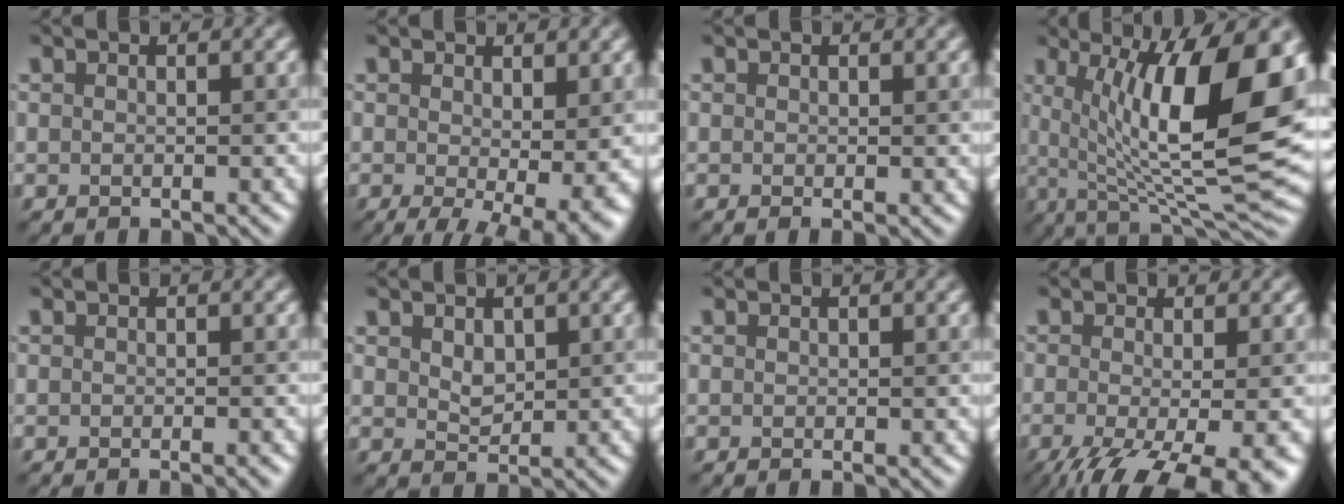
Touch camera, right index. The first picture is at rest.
{"total": 6.0, "force": [-0.9, 1.9, 5.6], "torque": [-0.092, -0.022, 0.000]}
{"total": 0.0}
{"total": 13.9, "force": [2.3, 4.1, 13.1], "torque": [-0.192, -0.010, 0.041]}
{"total": 0.9, "force": [-0.3, 0.6, 0.7], "torque": [0.003, -0.008, -0.014]}
{"total": 1.2, "force": [0.7, 0.9, 0.5], "torque": [-0.015, -0.005, 0.023]}
{"total": 0.0}
{"total": 9.9, "force": [-4.6, 3.2, 8.1], "torque": [-0.135, -0.028, -0.067]}